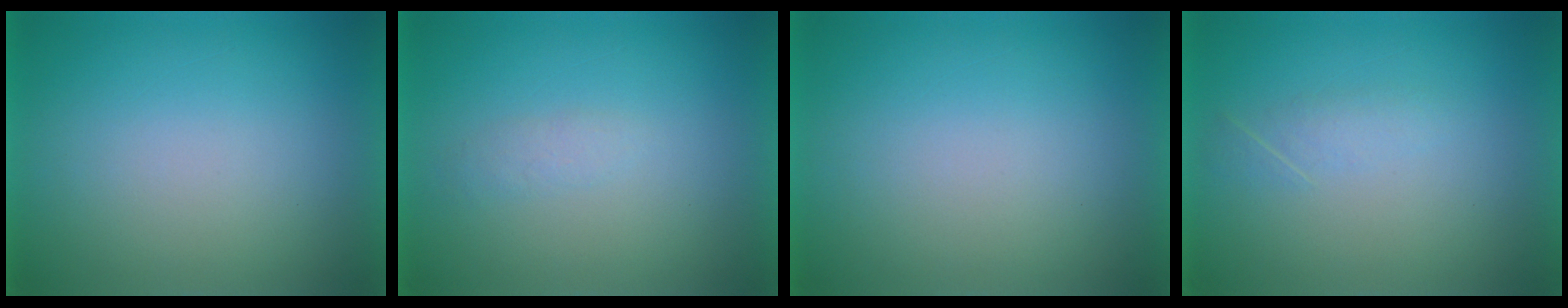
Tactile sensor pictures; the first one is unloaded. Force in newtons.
{"total": 1.4}
{"total": 0.0}
{"total": 1.8}